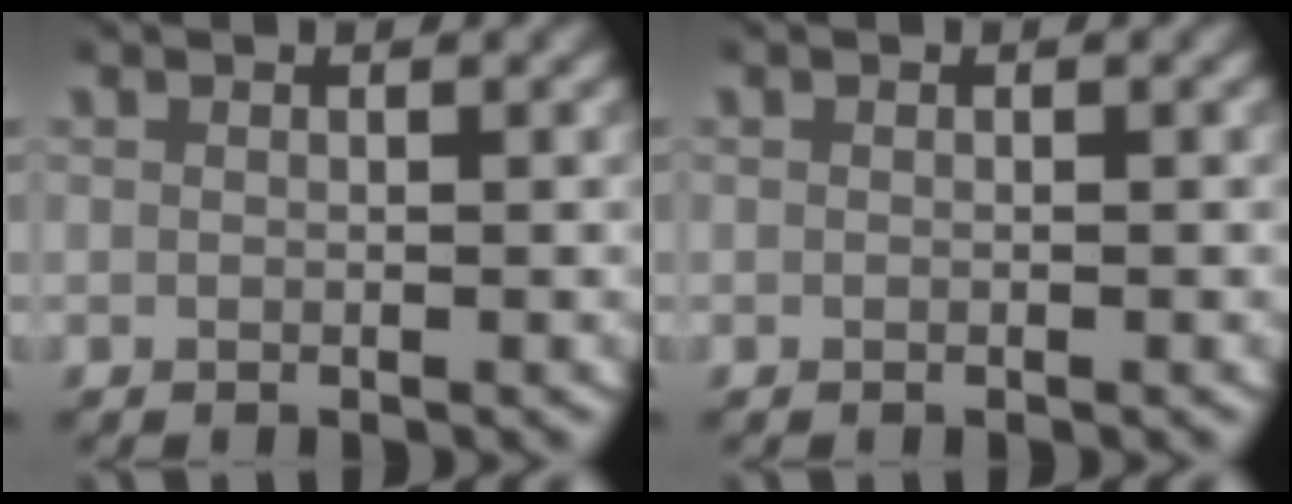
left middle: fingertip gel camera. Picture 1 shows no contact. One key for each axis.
{"total": 0.0}